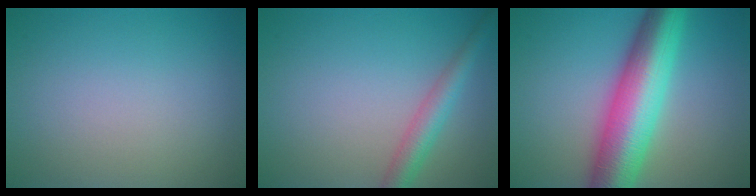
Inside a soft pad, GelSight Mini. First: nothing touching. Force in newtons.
{"total": 3.1, "press": 3.1, "slide": 0.1}
{"total": 10.6, "press": 10.6, "slide": 0.1}